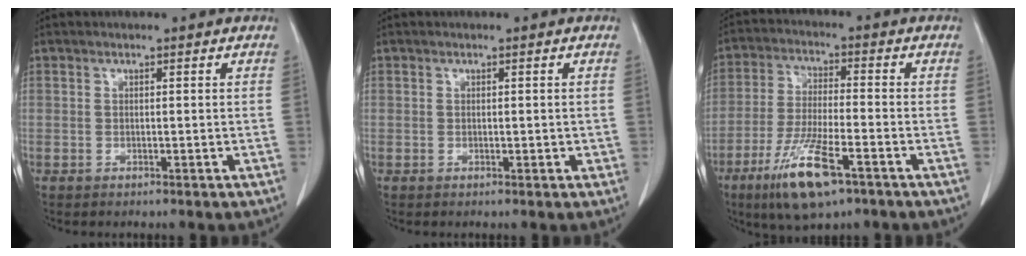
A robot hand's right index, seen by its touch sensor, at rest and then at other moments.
{"total": 0.8, "force": [-0.1, 0.3, 0.7], "torque": [-0.011, -0.001, 0.000]}
{"total": 11.9, "force": [-6.6, 2.2, 9.6], "torque": [-0.194, -0.027, -0.115]}